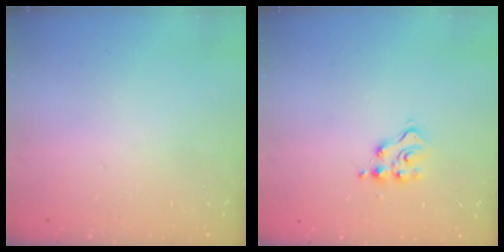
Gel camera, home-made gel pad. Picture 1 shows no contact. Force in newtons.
{"total": 6.1, "press": 6.1, "slide": 0.5}